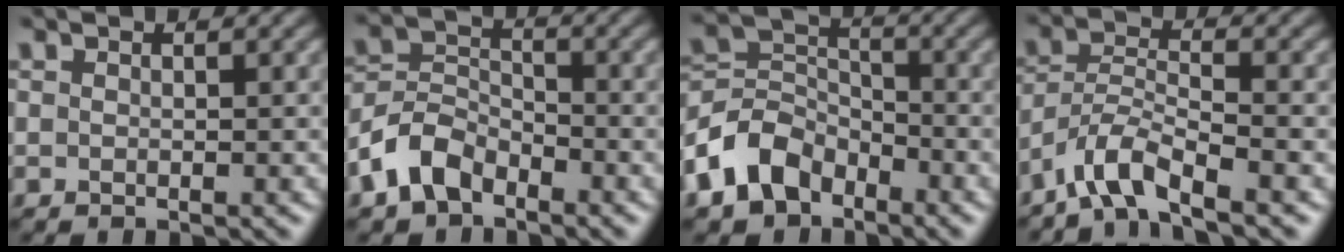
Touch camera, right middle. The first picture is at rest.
{"total": 4.7, "force": [-3.0, 2.9, 2.2], "torque": [-0.047, 0.006, -0.071]}
{"total": 6.1, "force": [-3.6, 4.2, 2.6], "torque": [-0.051, 0.002, -0.084]}
{"total": 4.4, "force": [-3.5, 0.8, 2.5], "torque": [-0.047, 0.004, -0.078]}